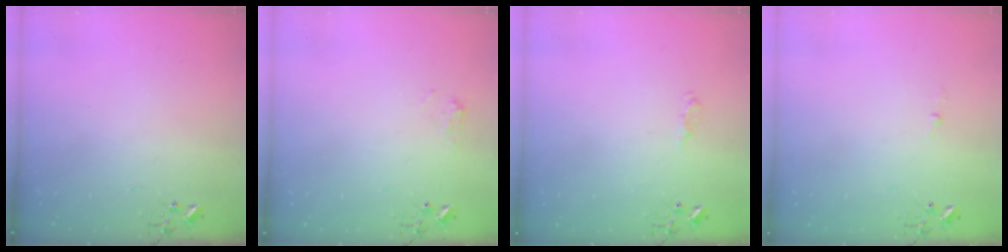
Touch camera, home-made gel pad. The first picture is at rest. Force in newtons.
{"total": 6.4, "press": 6.4, "slide": 0.2}
{"total": 6.5, "press": 6.5, "slide": 0.8}
{"total": 2.9, "press": 2.9, "slide": 0.4}